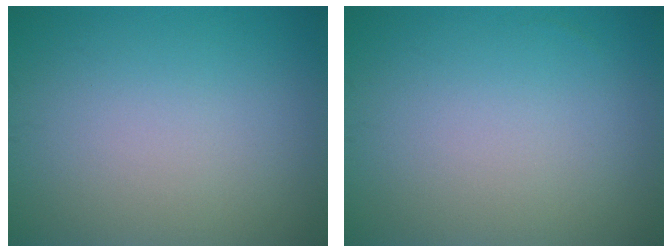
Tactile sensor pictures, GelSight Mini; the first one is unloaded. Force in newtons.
{"total": 0.0}